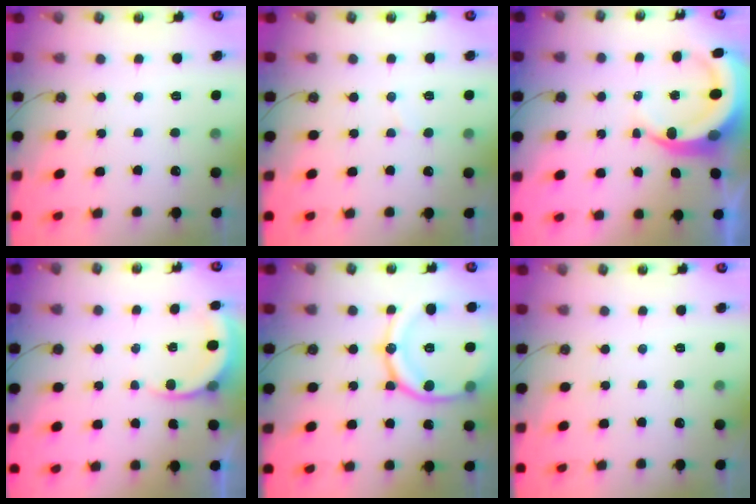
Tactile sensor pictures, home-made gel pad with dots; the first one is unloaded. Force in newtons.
{"total": 6.5, "press": 6.5, "slide": 0.5}
{"total": 8.7, "press": 8.6, "slide": 1.3}
{"total": 5.5, "press": 5.5, "slide": 0.2}
{"total": 19.6, "press": 19.5, "slide": 2.1}
{"total": 0.0}